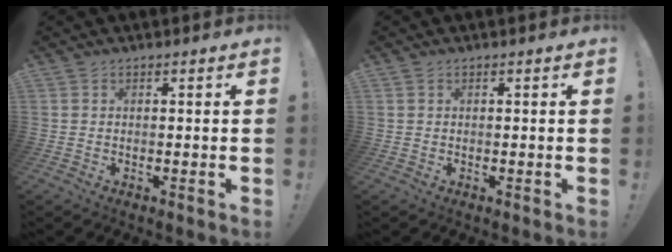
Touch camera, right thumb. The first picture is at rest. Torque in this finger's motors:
{"motor_torque": [-0.08, -0.08, 0.15, -0.04, -0.03]}